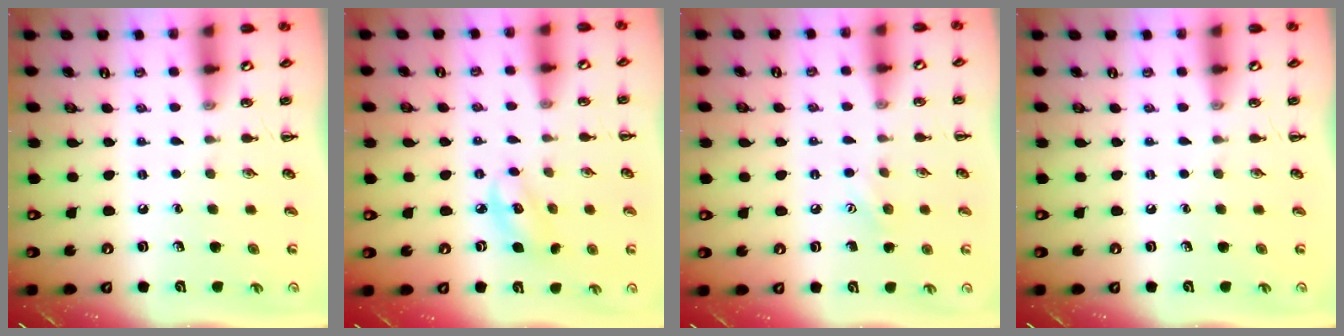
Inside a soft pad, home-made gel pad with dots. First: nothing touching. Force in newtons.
{"total": 5.5, "press": 5.4, "slide": 0.6}
{"total": 6.2, "press": 6.1, "slide": 1.2}
{"total": 0.0}